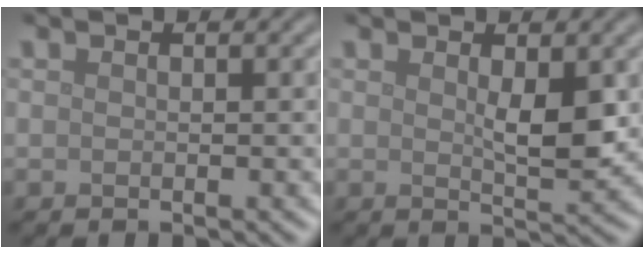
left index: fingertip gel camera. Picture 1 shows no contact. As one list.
[{"total": 2.7, "force": [0.7, 0.9, 2.5], "torque": [-0.043, -0.006, 0.014]}]